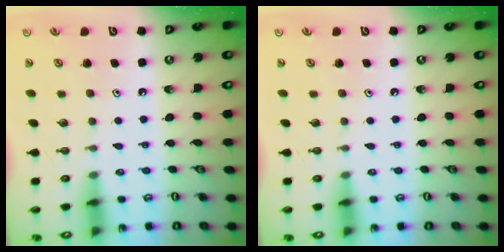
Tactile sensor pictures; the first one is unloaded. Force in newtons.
{"total": 0.0}